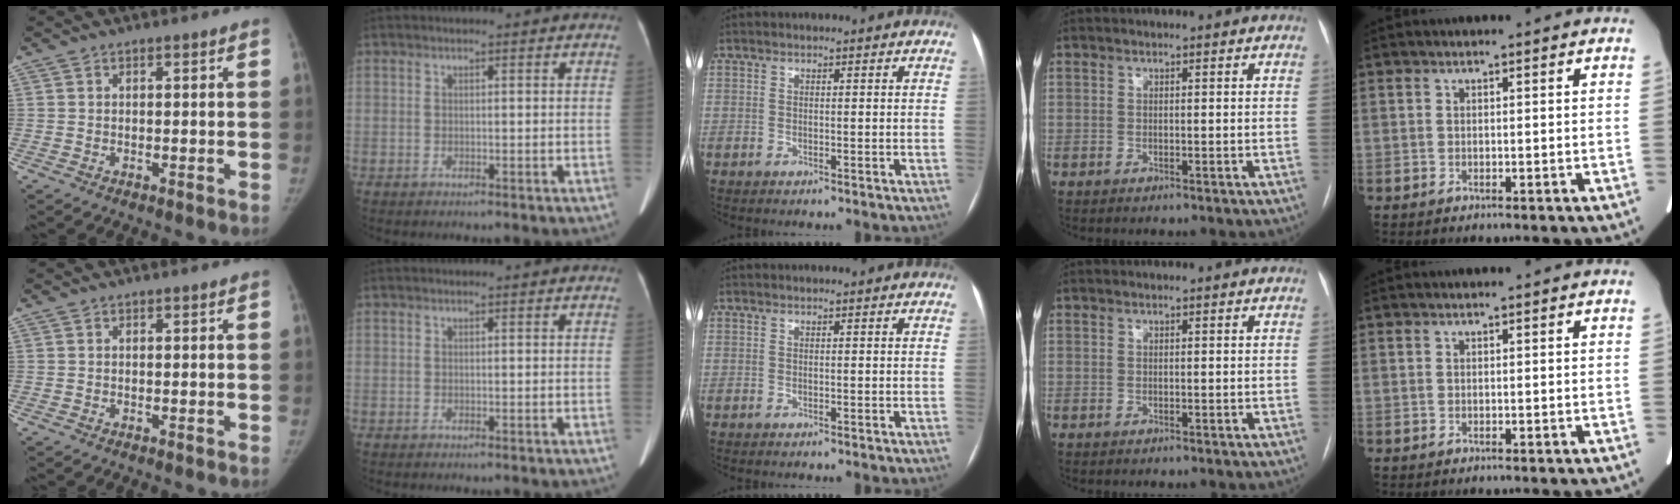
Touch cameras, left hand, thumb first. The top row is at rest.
{}